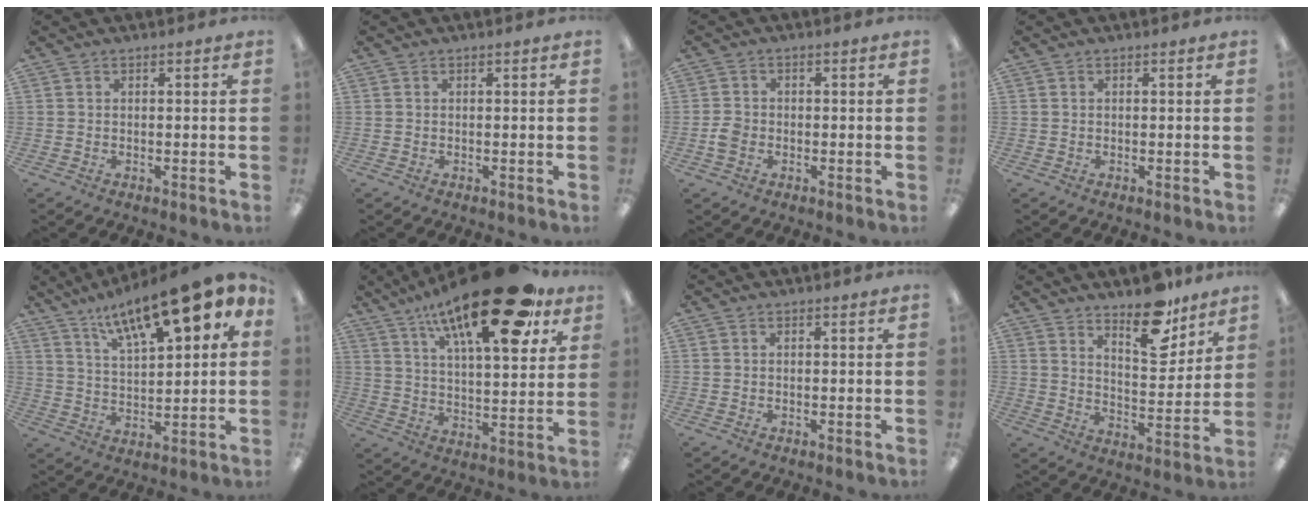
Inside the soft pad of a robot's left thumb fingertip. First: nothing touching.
{"total": 0.0}
{"total": 3.0, "force": [-1.0, 2.3, 1.5], "torque": [-0.026, 0.007, -0.019]}
{"total": 0.0}
{"total": 16.9, "force": [12.0, 5.0, 10.6], "torque": [-0.170, -0.074, 0.199]}
{"total": 25.3, "force": [15.9, 8.6, 17.7], "torque": [-0.276, -0.081, 0.255]}
{"total": 0.0}
{"total": 13.8, "force": [10.6, 5.5, 6.9], "torque": [-0.086, -0.071, 0.185]}